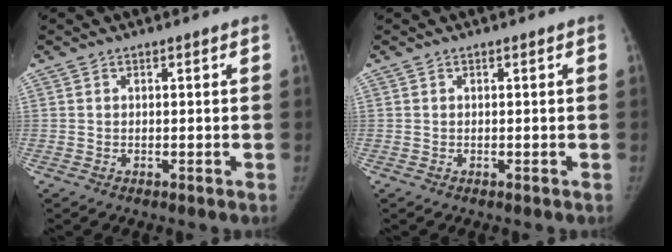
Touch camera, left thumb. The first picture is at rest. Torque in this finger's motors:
{"motor_torque": [0.00, 0.00, 0.08, -0.08, 0.00]}